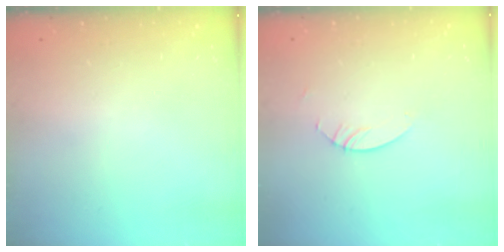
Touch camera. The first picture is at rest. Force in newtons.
{"total": 2.4, "press": 2.4, "slide": 0.2}